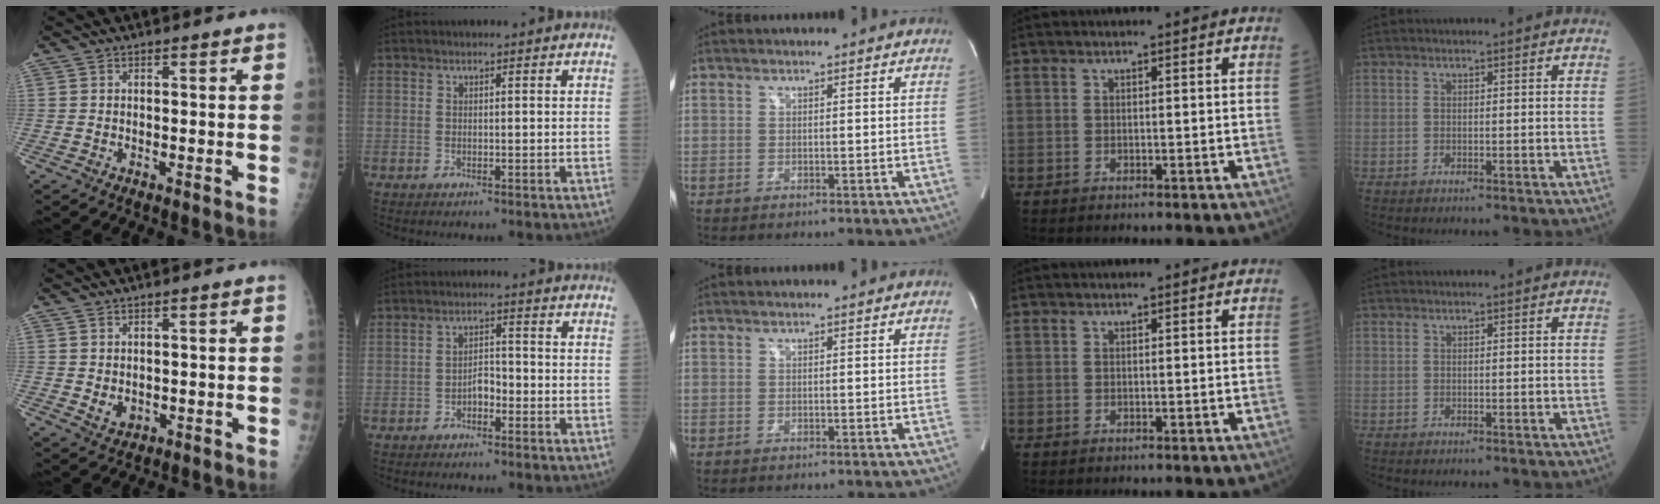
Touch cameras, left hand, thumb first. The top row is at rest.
{"thumb": {"total": 2.6, "force": [0.0, 1.8, 1.8], "torque": [-0.020, -0.006, 0.010]}, "index": {"total": 2.5, "force": [-1.4, 1.2, 1.7], "torque": [-0.021, 0.006, -0.029]}}